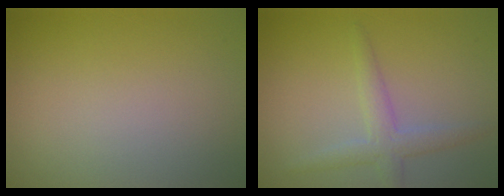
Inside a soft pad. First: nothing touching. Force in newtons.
{"total": 2.6, "press": 2.5, "slide": 0.1}